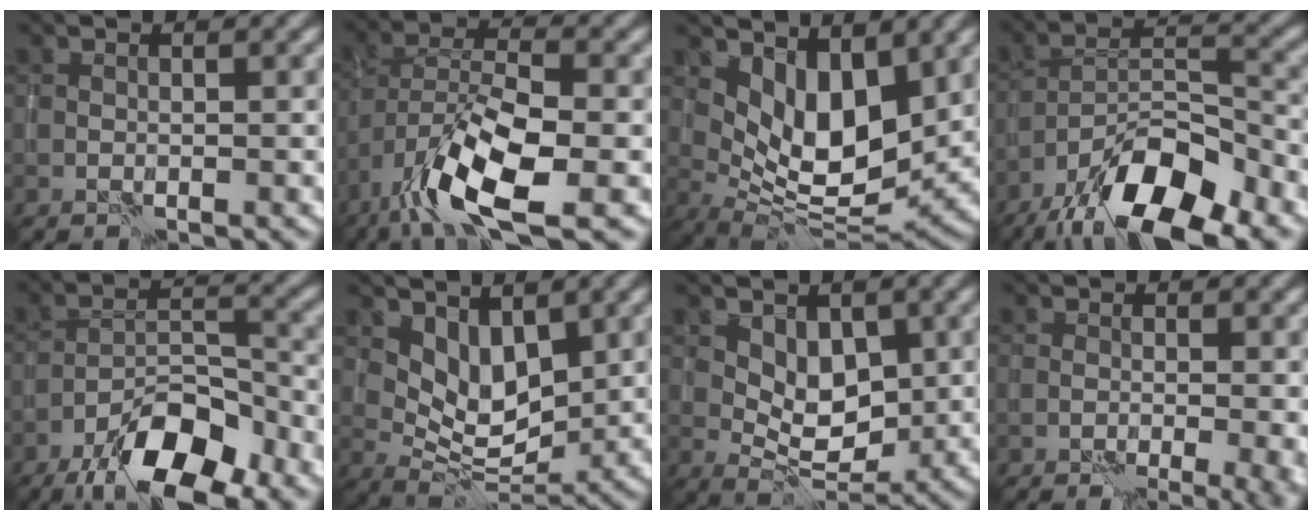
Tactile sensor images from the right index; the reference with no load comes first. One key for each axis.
{"total": 9.3, "fx": -4.8, "fy": 2.9, "fz": 7.4, "tx": -0.142, "ty": 0.005, "tz": -0.094}
{"total": 7.1, "fx": 3.0, "fy": 3.2, "fz": 5.6, "tx": -0.098, "ty": -0.016, "tz": 0.055}
{"total": 11.7, "fx": -8.0, "fy": 3.7, "fz": 7.7, "tx": -0.134, "ty": 0.011, "tz": -0.147}
{"total": 9.1, "fx": -6.2, "fy": 2.8, "fz": 6.1, "tx": -0.098, "ty": 0.014, "tz": -0.114}
{"total": 4.3, "fx": 2.5, "fy": 2.1, "fz": 2.9, "tx": -0.052, "ty": -0.012, "tz": 0.042}
{"total": 3.7, "fx": 1.5, "fy": 2.2, "fz": 2.6, "tx": -0.036, "ty": -0.008, "tz": 0.027}
{"total": 4.3, "fx": -1.4, "fy": 1.5, "fz": 3.8, "tx": -0.038, "ty": -0.003, "tz": -0.012}